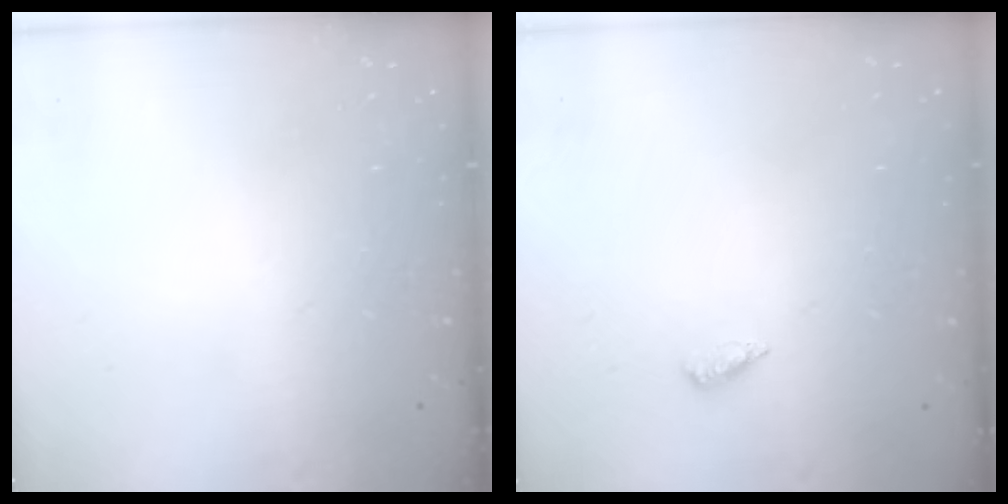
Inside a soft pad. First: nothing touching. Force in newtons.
{"total": 2.6, "press": 2.2, "slide": 1.3}